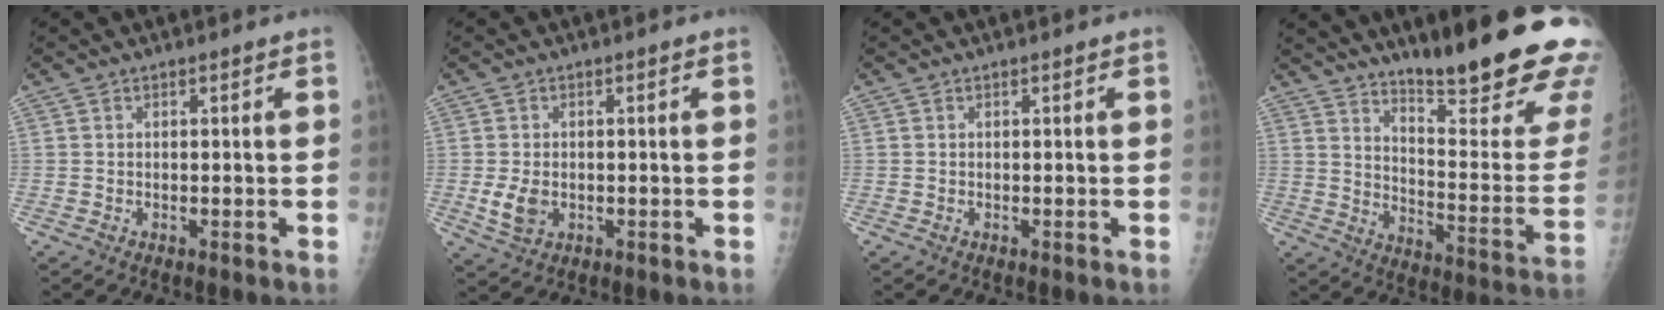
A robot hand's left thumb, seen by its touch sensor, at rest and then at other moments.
{"total": 4.4, "force": [-0.8, 3.1, 3.0], "torque": [-0.054, -0.004, -0.008]}
{"total": 0.0}
{"total": 27.5, "force": [19.4, 4.9, 18.8], "torque": [-0.221, -0.129, 0.271]}